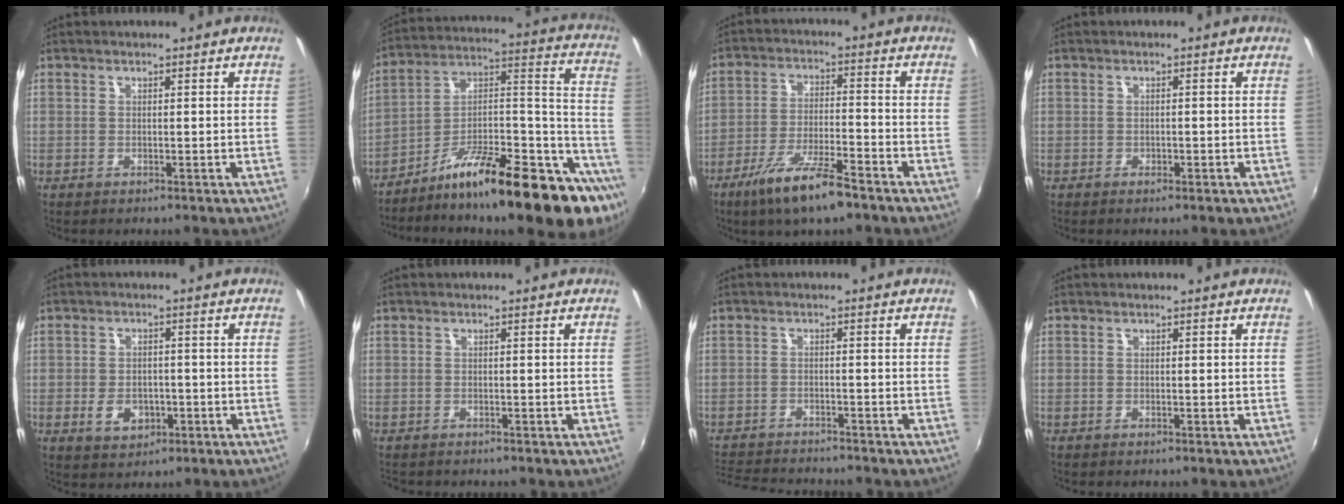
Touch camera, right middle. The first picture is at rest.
{"total": 25.6, "force": [-15.7, 5.9, 19.4], "torque": [-0.227, 0.012, -0.251]}
{"total": 11.2, "force": [-7.9, 2.1, 7.7], "torque": [-0.164, -0.018, -0.139]}
{"total": 1.2, "force": [-0.8, 0.8, 0.4], "torque": [-0.009, -0.003, -0.013]}
{"total": 5.4, "force": [-1.9, 3.9, 3.3], "torque": [-0.069, -0.003, -0.027]}
{"total": 1.0, "force": [-0.9, 0.5, 0.1], "torque": [-0.008, -0.001, -0.014]}
{"total": 9.4, "force": [-8.8, 2.0, 2.7], "torque": [-0.080, -0.008, -0.145]}
{"total": 0.0}